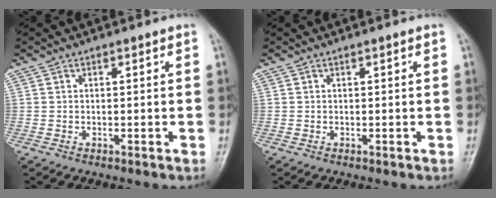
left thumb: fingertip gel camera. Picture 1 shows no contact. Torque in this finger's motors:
{"motor_torque": [0.00, 0.00, 0.00, 0.00, 0.00]}